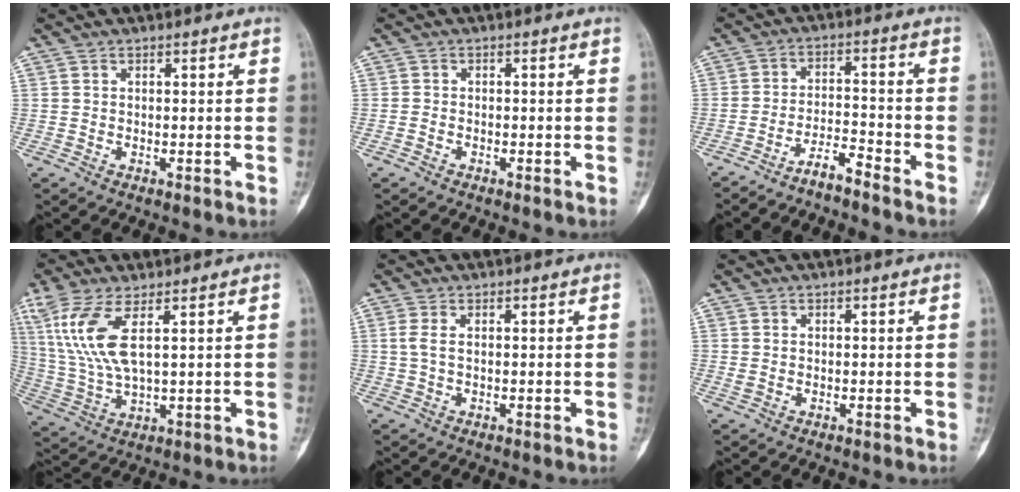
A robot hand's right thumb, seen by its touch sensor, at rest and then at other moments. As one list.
[{"total": 0.9, "force": [-0.6, 0.5, 0.4], "torque": [-0.011, 0.000, -0.013]}, {"total": 4.6, "force": [-4.1, 0.1, 2.0], "torque": [-0.039, 0.036, -0.079]}, {"total": 10.6, "force": [4.1, 3.2, 9.3], "torque": [-0.227, -0.013, 0.096]}, {"total": 1.8, "force": [0.4, 0.8, 1.6], "torque": [-0.044, 0.008, 0.011]}, {"total": 0.9, "force": [0.1, 0.6, 0.7], "torque": [-0.015, 0.004, 0.006]}]